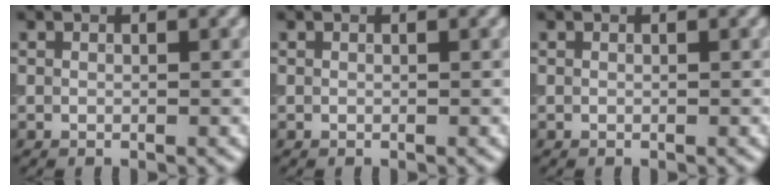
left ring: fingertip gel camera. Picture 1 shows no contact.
{"total": 0.0}
{"total": 0.0}